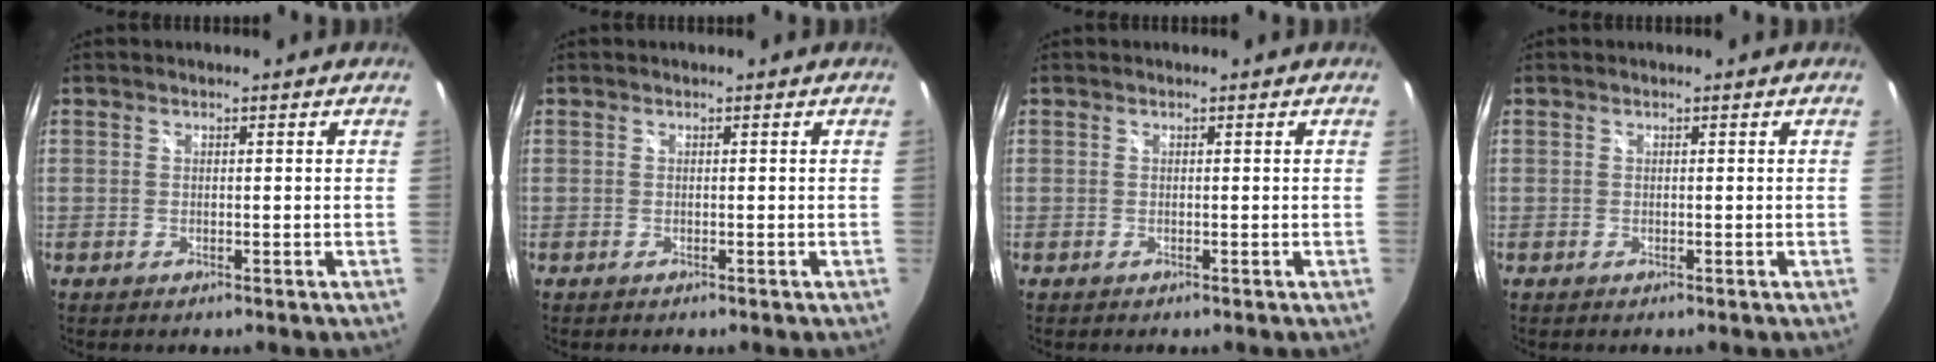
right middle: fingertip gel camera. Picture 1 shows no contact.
{"total": 0.0}
{"total": 0.0}
{"total": 0.0}